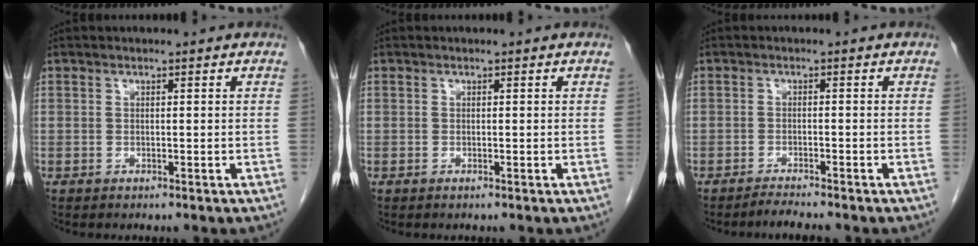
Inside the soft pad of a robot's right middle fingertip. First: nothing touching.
{"total": 0.0}
{"total": 2.2, "force": [-2.1, -0.4, 0.5], "torque": [-0.016, -0.010, -0.038]}